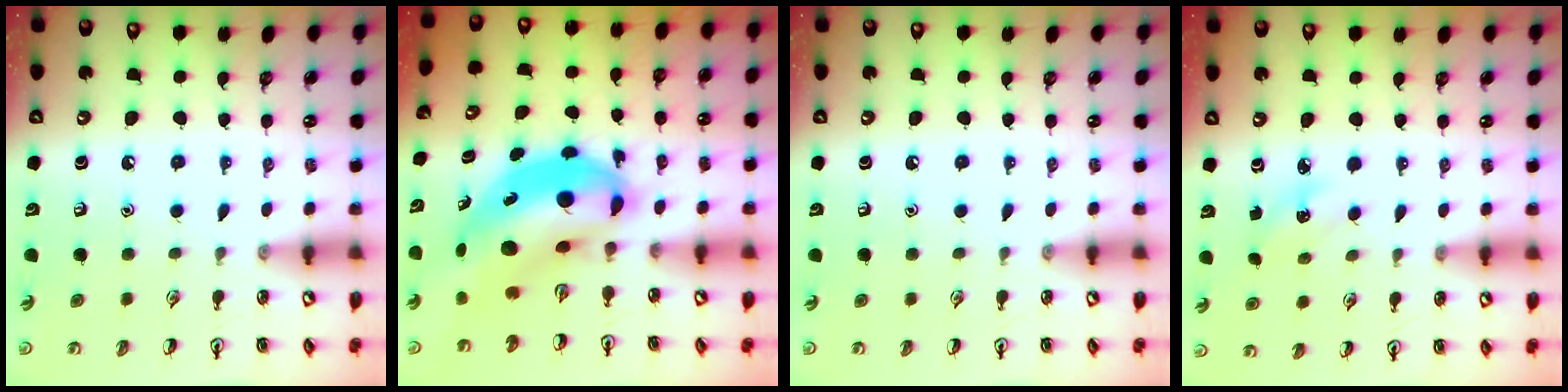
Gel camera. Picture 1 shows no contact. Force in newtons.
{"total": 8.4, "press": 8.1, "slide": 2.2}
{"total": 0.0}
{"total": 2.4, "press": 2.2, "slide": 0.8}